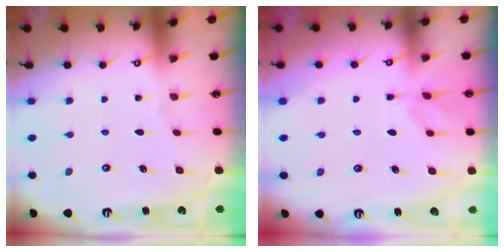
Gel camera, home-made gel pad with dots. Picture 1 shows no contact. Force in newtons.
{"total": 2.0, "press": 1.6, "slide": 1.2}